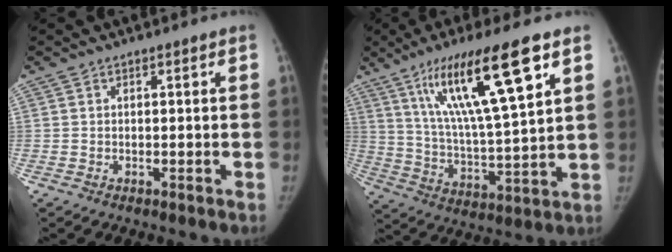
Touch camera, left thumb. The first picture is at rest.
{"total": 20.0, "force": [10.1, 3.1, 16.9], "torque": [-0.292, -0.036, 0.182]}